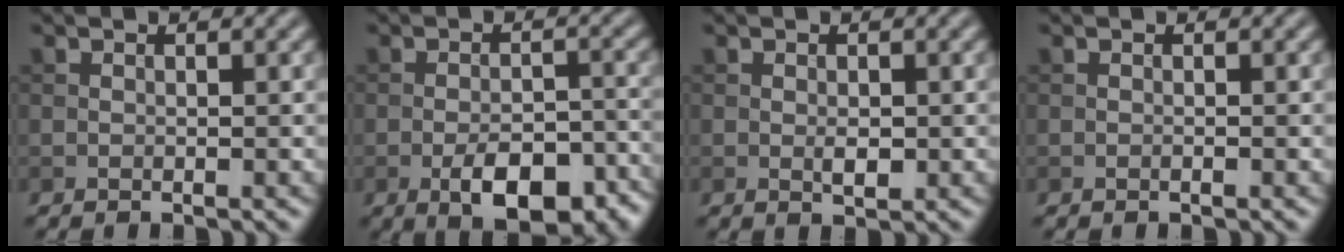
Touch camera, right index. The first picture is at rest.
{"total": 7.5, "force": [-3.7, 3.3, 5.6], "torque": [-0.084, -0.003, -0.051]}
{"total": 1.4, "force": [-0.2, 0.7, 1.2], "torque": [-0.018, -0.002, -0.002]}
{"total": 0.0}